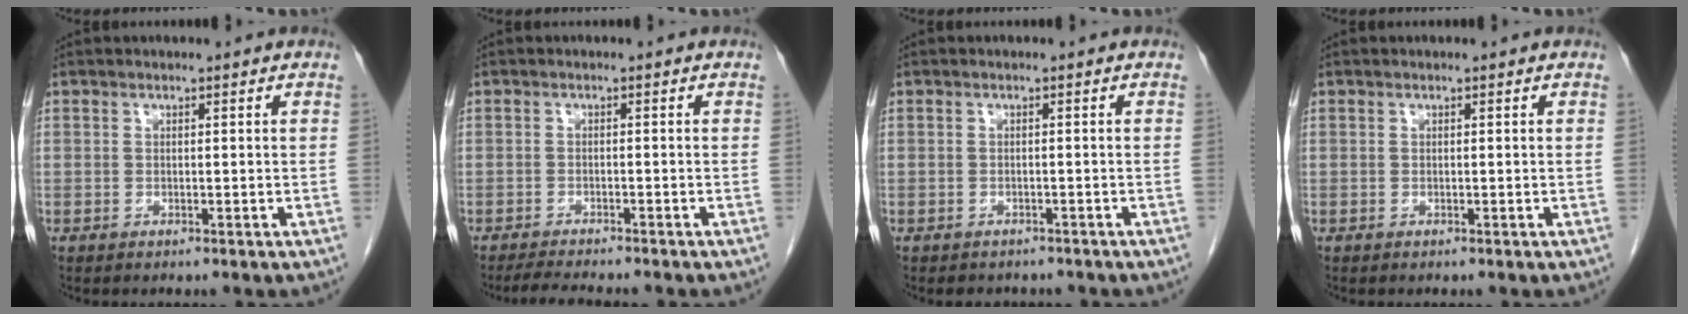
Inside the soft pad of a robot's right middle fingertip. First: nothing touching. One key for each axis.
{"total": 4.7, "fx": -4.3, "fy": 0.2, "fz": 1.9, "tx": -0.030, "ty": -0.015, "tz": -0.067}
{"total": 3.6, "fx": -3.2, "fy": 1.7, "fz": 0.7, "tx": -0.012, "ty": 0.001, "tz": -0.036}
{"total": 0.0}